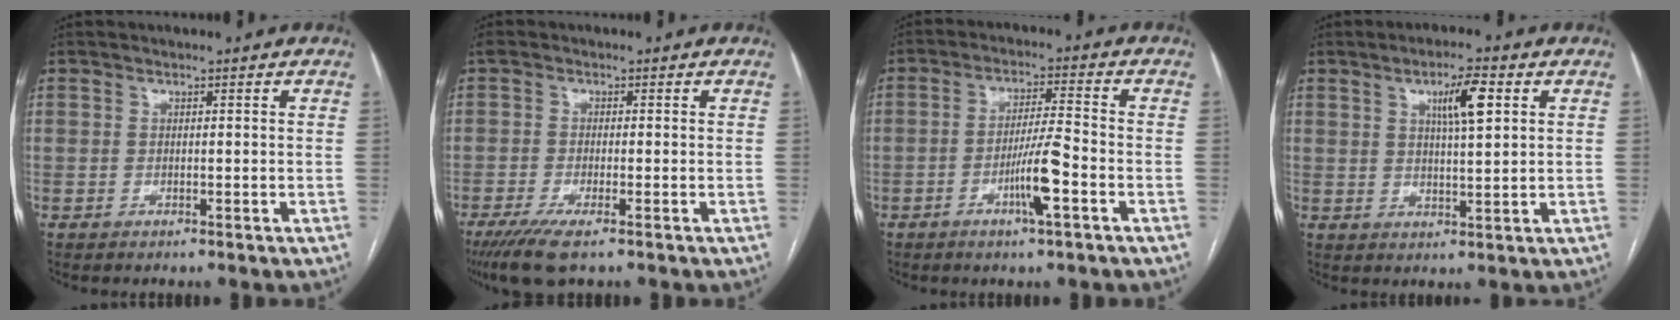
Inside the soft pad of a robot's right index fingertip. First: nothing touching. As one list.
[{"total": 5.9, "force": [-3.8, 1.0, 4.4], "torque": [-0.081, -0.017, -0.066]}, {"total": 6.9, "force": [-2.9, -0.1, 6.3], "torque": [-0.117, -0.003, -0.052]}, {"total": 6.1, "force": [2.4, 0.8, 5.5], "torque": [-0.095, 0.005, 0.039]}]